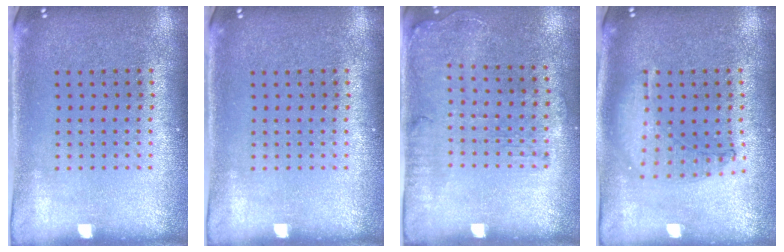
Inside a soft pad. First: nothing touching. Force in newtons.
{"total": 0.0}
{"total": 1.2, "press": 1.1, "slide": 0.5}
{"total": 1.0, "press": 0.9, "slide": 0.2}